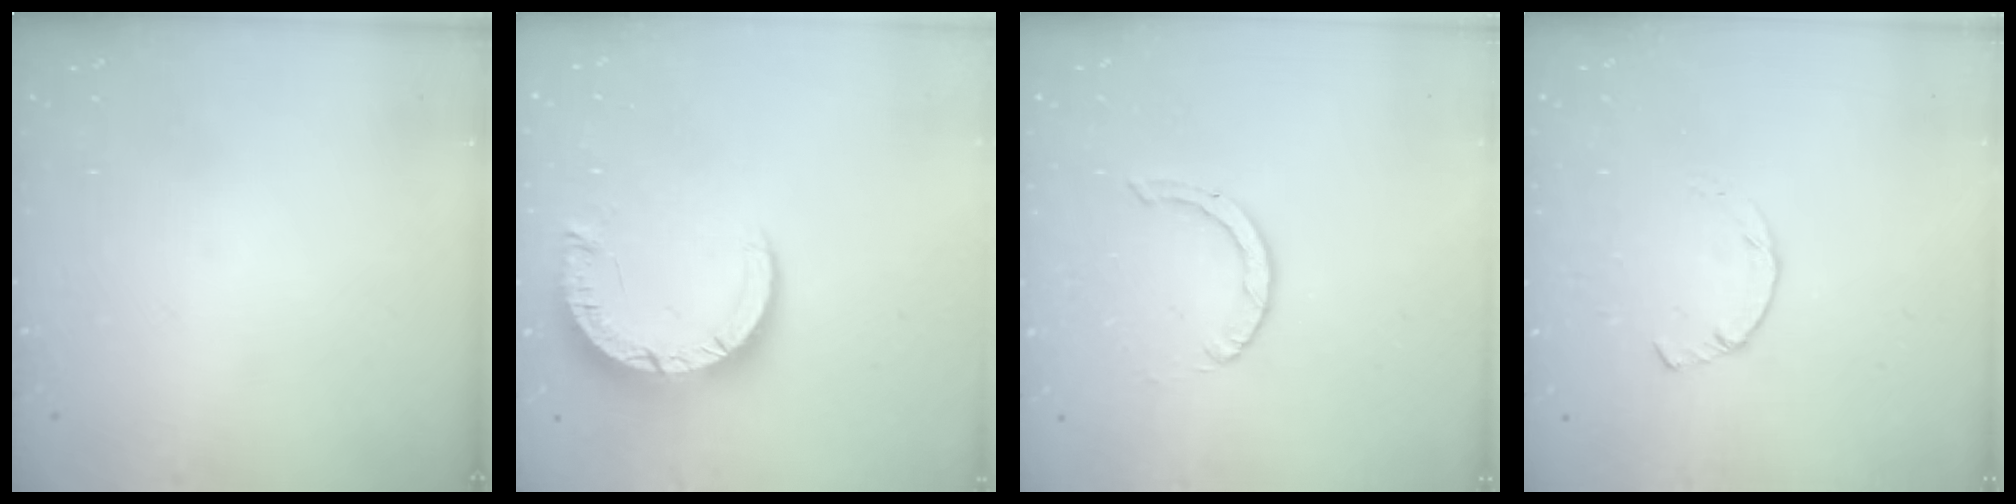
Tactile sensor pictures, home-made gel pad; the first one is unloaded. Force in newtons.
{"total": 8.9, "press": 8.9, "slide": 0.9}
{"total": 0.9, "press": 0.9, "slide": 0.1}
{"total": 2.3, "press": 2.3, "slide": 0.1}